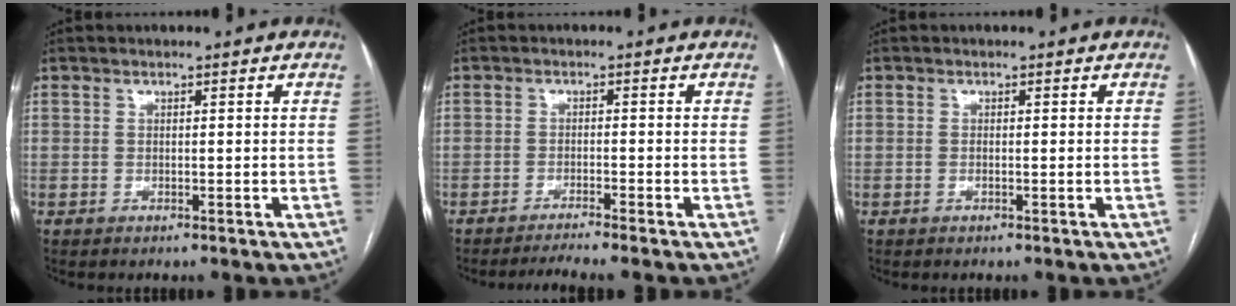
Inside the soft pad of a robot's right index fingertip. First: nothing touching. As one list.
[{"total": 4.2, "force": [-3.6, -1.4, 1.5], "torque": [-0.023, -0.009, -0.060]}, {"total": 0.6, "force": [-0.1, 0.0, 0.6], "torque": [-0.014, -0.001, 0.000]}]